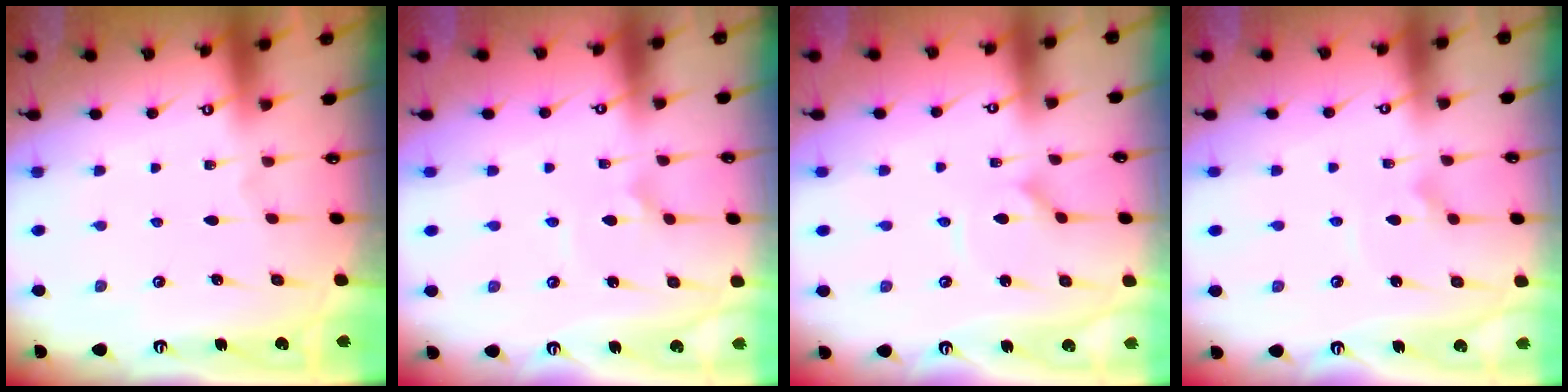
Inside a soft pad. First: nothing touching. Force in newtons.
{"total": 2.2, "press": 2.2, "slide": 0.1}
{"total": 1.3, "press": 1.2, "slide": 0.3}
{"total": 2.2, "press": 2.2, "slide": 0.1}